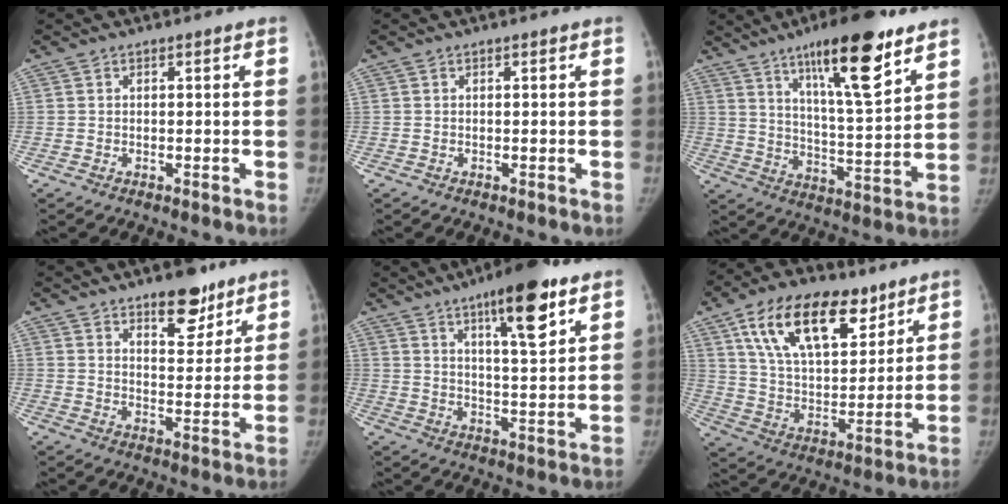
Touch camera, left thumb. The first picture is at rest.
{"total": 0.0}
{"total": 18.4, "force": [11.1, 4.2, 14.0], "torque": [-0.196, -0.060, 0.181]}
{"total": 9.6, "force": [6.6, 4.3, 5.5], "torque": [-0.046, -0.043, 0.100]}
{"total": 14.2, "force": [8.1, 3.6, 11.1], "torque": [-0.145, -0.040, 0.121]}
{"total": 20.8, "force": [11.6, 10.7, 13.6], "torque": [-0.193, -0.036, 0.204]}